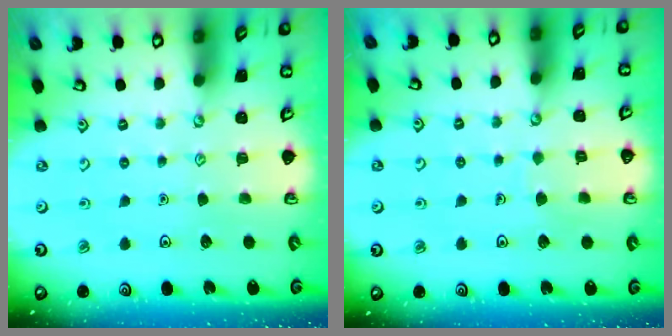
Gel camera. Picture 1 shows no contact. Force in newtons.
{"total": 3.9, "press": 3.9, "slide": 0.3}